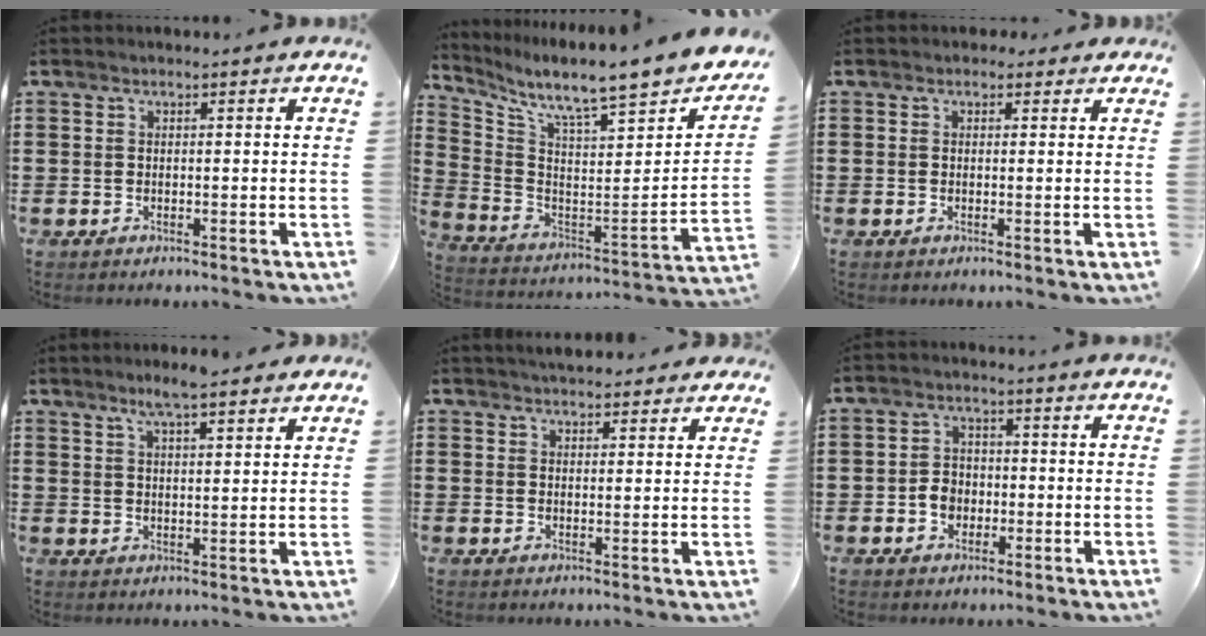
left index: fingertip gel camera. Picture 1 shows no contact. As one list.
[{"total": 7.5, "force": [6.2, 0.4, 4.2], "torque": [-0.095, -0.069, 0.091]}, {"total": 1.2, "force": [0.6, 1.0, 0.2], "torque": [-0.001, 0.004, 0.008]}, {"total": 5.4, "force": [4.4, 0.4, 3.1], "torque": [-0.070, -0.004, 0.077]}, {"total": 3.1, "force": [2.9, 0.7, 0.5], "torque": [-0.017, -0.001, 0.055]}, {"total": 3.4, "force": [-1.1, 2.8, 1.7], "torque": [-0.038, 0.004, -0.022]}]